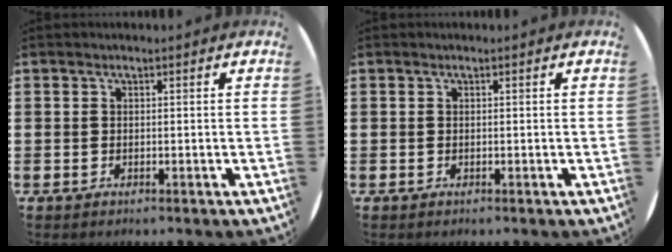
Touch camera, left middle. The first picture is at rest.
{"total": 0.0}